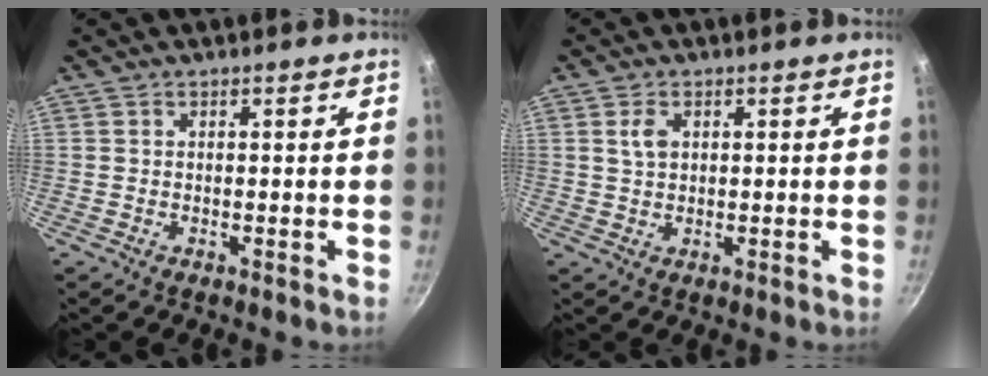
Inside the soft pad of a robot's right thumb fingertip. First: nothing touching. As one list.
[{"total": 3.1, "force": [1.0, 2.0, 2.1], "torque": [-0.034, 0.001, 0.018]}]